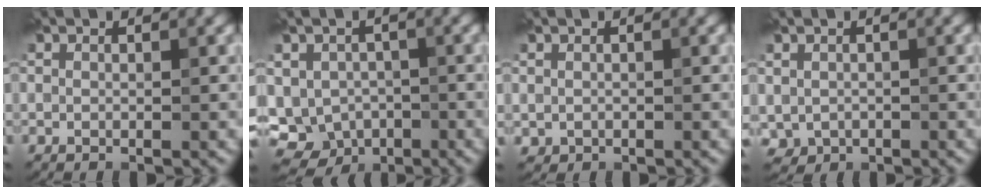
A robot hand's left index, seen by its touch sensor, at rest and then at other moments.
{"total": 7.7, "force": [-2.9, 6.2, 3.4], "torque": [-0.044, -0.010, -0.047]}
{"total": 0.6, "force": [0.1, 0.6, 0.2], "torque": [-0.002, -0.005, 0.003]}
{"total": 2.2, "force": [-0.2, 1.8, 1.2], "torque": [-0.028, -0.011, 0.000]}